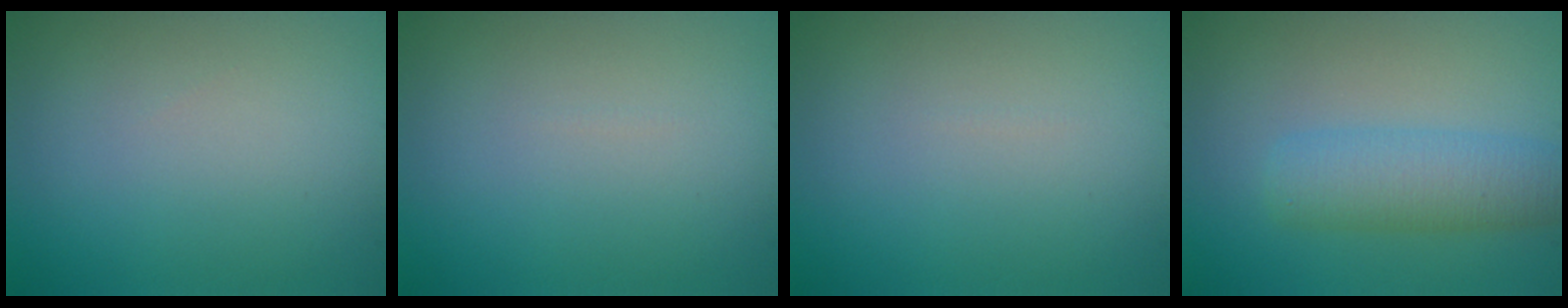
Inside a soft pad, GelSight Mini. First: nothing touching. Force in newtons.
{"total": 0.0}
{"total": 0.0}
{"total": 4.6, "press": 4.6, "slide": 0.2}